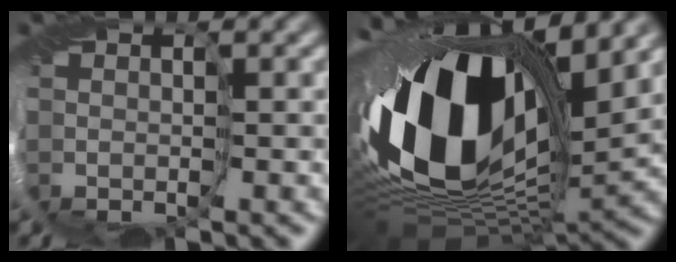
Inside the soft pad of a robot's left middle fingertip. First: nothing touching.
{"total": 18.7, "force": [2.7, 10.0, 15.5], "torque": [-0.301, -0.030, 0.045]}